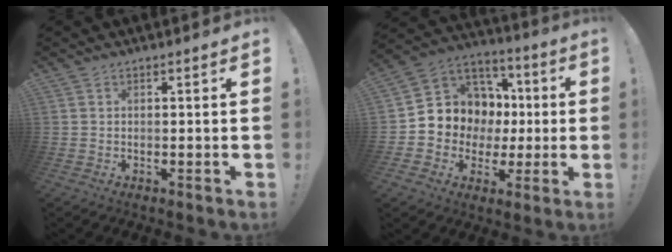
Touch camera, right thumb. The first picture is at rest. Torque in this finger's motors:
{"motor_torque": [1.78, 1.79, 0.31, -0.26, 0.01]}